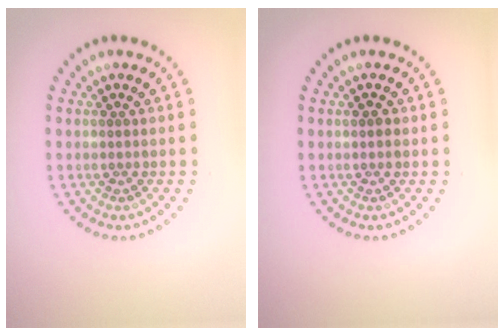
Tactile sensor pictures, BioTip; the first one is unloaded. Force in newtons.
{"total": 0.9, "press": 0.8, "slide": 0.1}